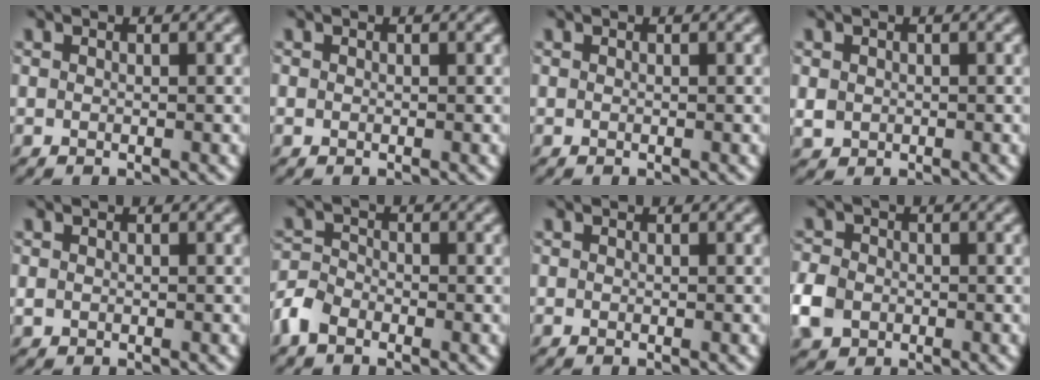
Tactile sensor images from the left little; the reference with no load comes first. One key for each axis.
{"total": 0.0}
{"total": 0.0}
{"total": 1.2, "fx": 0.0, "fy": 1.1, "fz": 0.4, "tx": -0.011, "ty": -0.005, "tz": 0.003}
{"total": 0.5, "fx": 0.0, "fy": 0.5, "fz": 0.1, "tx": -0.003, "ty": -0.002, "tz": 0.001}
{"total": 2.9, "fx": -1.9, "fy": 1.8, "fz": 1.3, "tx": -0.033, "ty": 0.003, "tz": -0.049}
{"total": 0.0}
{"total": 3.7, "fx": -1.2, "fy": 3.0, "fz": 1.8, "tx": -0.050, "ty": 0.001, "tz": -0.028}